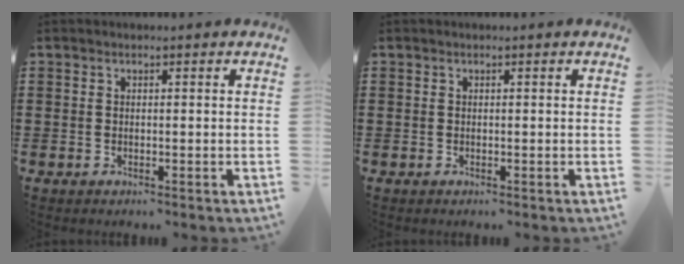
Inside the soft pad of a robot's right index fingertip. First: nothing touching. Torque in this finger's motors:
{"motor_torque": [0.14, 0.70, 0.00, 0.00]}